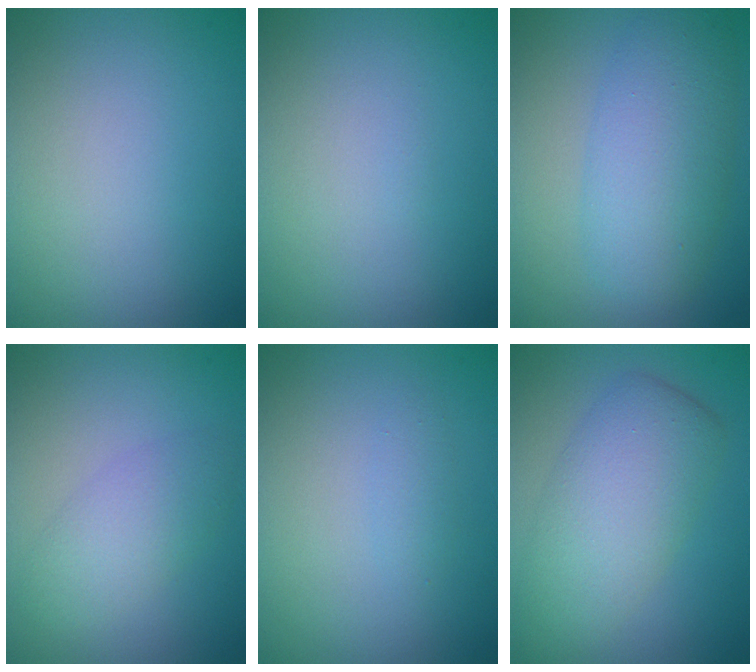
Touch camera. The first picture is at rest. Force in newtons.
{"total": 0.0}
{"total": 6.0, "press": 6.0, "slide": 0.2}
{"total": 2.9, "press": 2.9, "slide": 0.1}
{"total": 0.8, "press": 0.8, "slide": 0.0}
{"total": 6.0, "press": 6.0, "slide": 0.3}